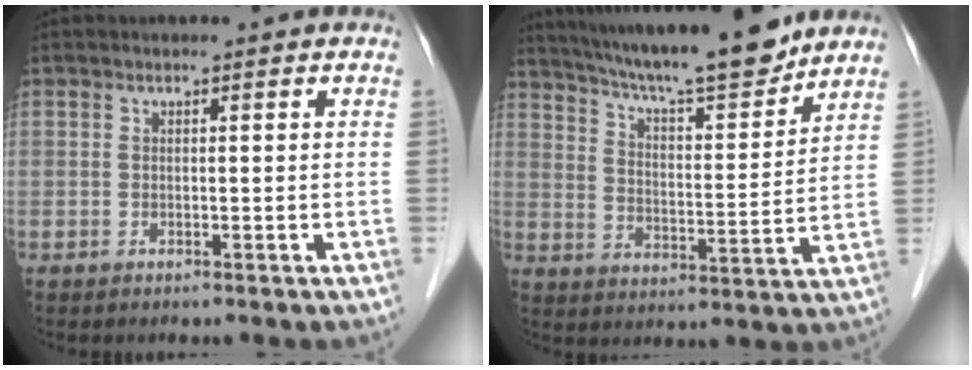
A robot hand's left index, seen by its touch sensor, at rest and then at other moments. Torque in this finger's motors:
{"motor_torque": [0.33, -0.43, 0.61, 0.10]}